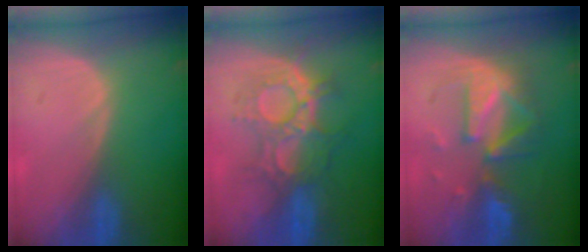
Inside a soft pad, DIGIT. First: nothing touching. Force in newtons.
{"total": 8.8, "press": 8.8, "slide": 0.9}
{"total": 8.8, "press": 8.7, "slide": 1.4}